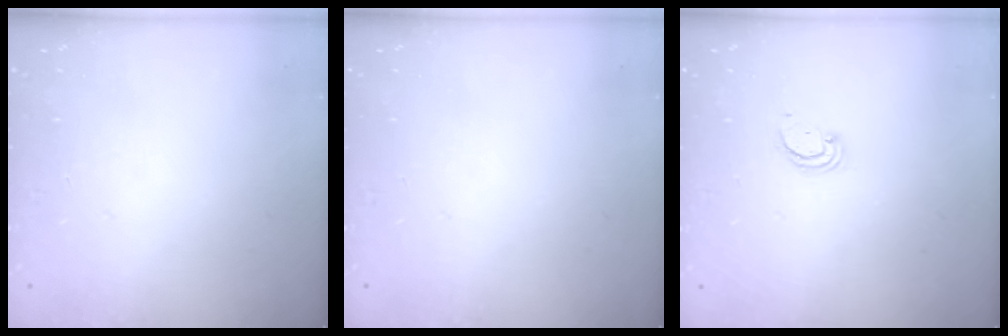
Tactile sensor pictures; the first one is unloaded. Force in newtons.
{"total": 0.0}
{"total": 2.1, "press": 2.1, "slide": 0.2}